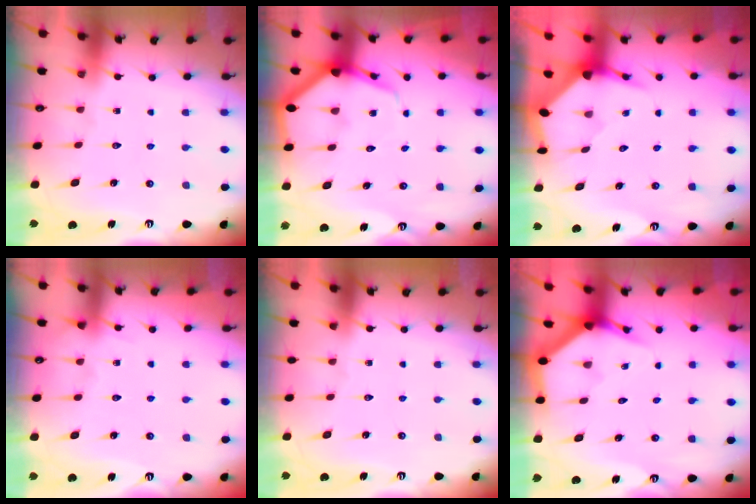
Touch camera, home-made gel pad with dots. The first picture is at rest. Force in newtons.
{"total": 6.6, "press": 6.5, "slide": 0.7}
{"total": 3.4, "press": 3.4, "slide": 0.4}
{"total": 3.8, "press": 3.7, "slide": 0.6}
{"total": 0.0}
{"total": 3.9, "press": 3.9, "slide": 0.2}